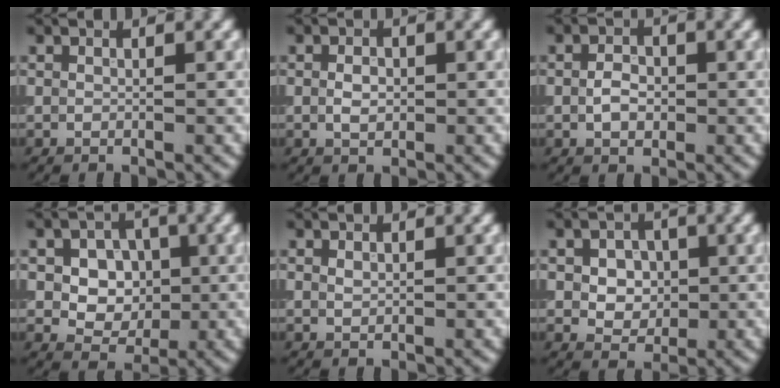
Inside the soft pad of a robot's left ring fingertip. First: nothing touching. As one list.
[{"total": 1.7, "force": [0.0, 1.1, 1.3], "torque": [-0.024, -0.001, -0.001]}, {"total": 2.3, "force": [-0.2, 1.6, 1.7], "torque": [-0.032, 0.002, -0.007]}, {"total": 5.3, "force": [0.4, 4.2, 3.2], "torque": [-0.040, 0.006, -0.006]}, {"total": 0.7, "force": [0.3, 0.4, 0.4], "torque": [-0.011, 0.001, 0.006]}, {"total": 3.5, "force": [0.3, 2.7, 2.2], "torque": [-0.032, 0.004, -0.005]}]